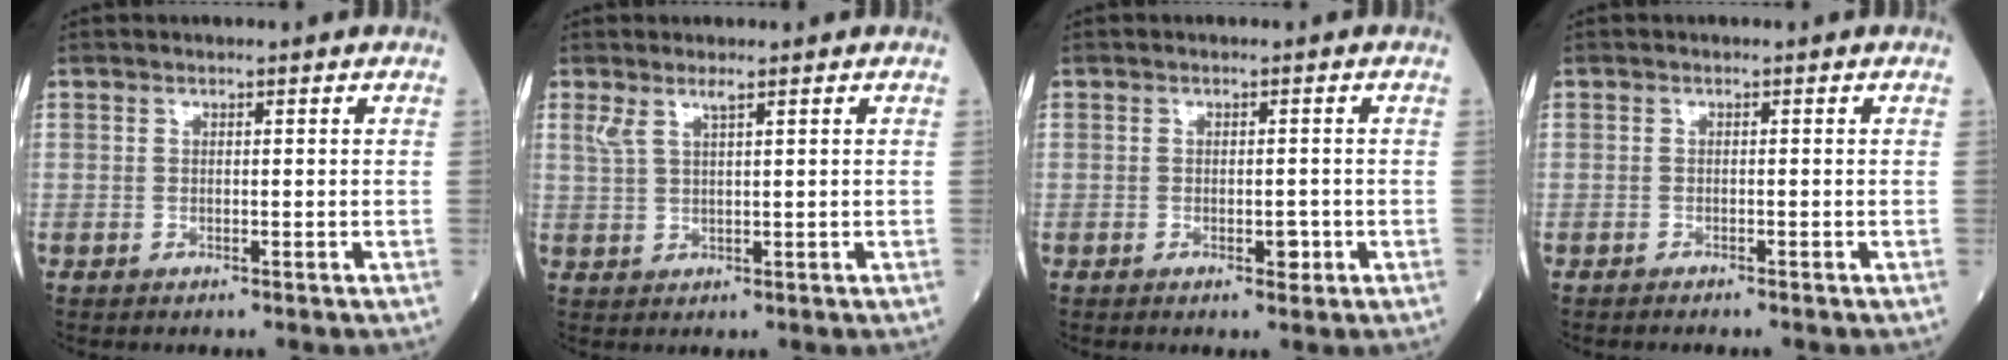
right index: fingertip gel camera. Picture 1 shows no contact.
{"total": 2.4, "force": [1.6, 0.1, 1.8], "torque": [-0.048, 0.009, 0.038]}
{"total": 1.9, "force": [-0.8, 0.8, 1.5], "torque": [-0.019, 0.001, -0.010]}
{"total": 0.9, "force": [-0.9, 0.0, 0.2], "torque": [-0.005, -0.001, -0.013]}